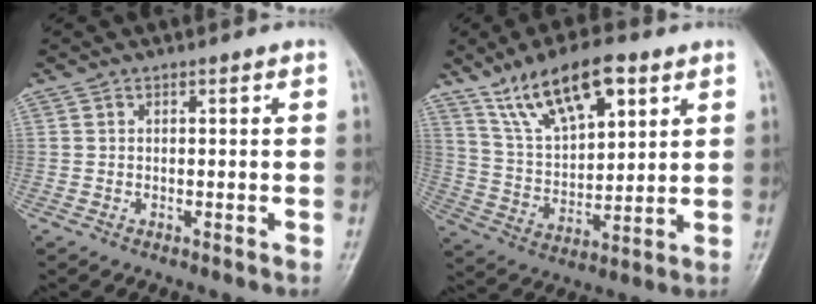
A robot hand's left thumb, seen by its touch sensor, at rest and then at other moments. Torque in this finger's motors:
{"motor_torque": [0.53, 0.46, 1.27, -1.49, 0.19]}